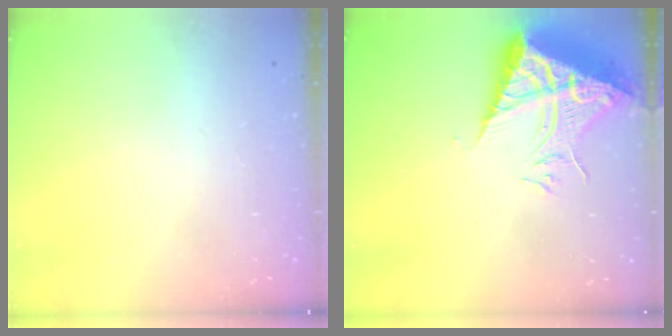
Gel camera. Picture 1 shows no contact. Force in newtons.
{"total": 10.3, "press": 10.2, "slide": 1.1}